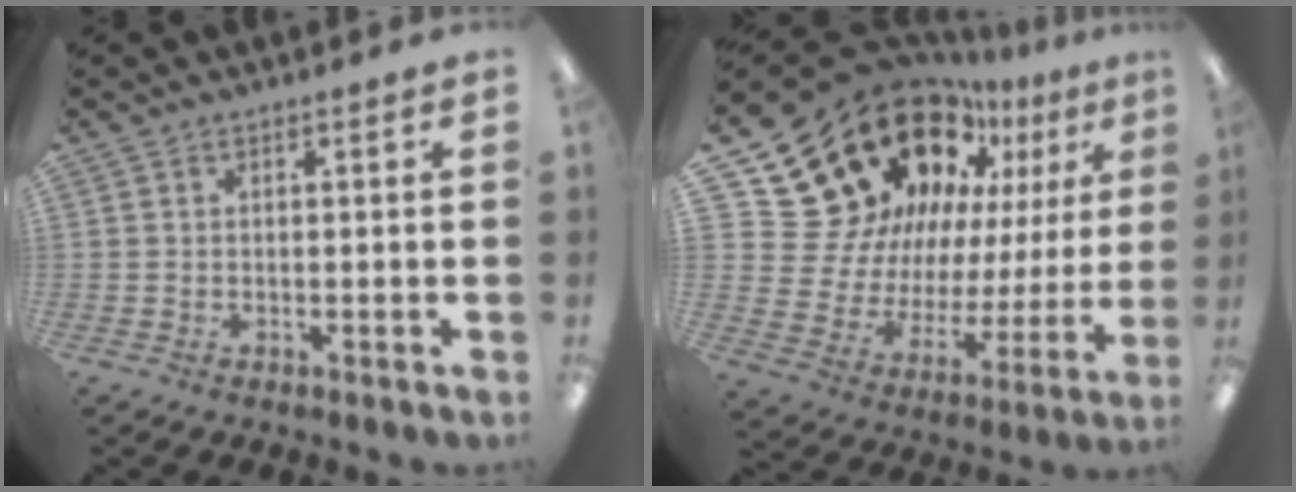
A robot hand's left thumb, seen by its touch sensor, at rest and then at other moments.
{"total": 24.7, "force": [16.9, 15.3, 9.7], "torque": [-0.171, -0.129, 0.339]}